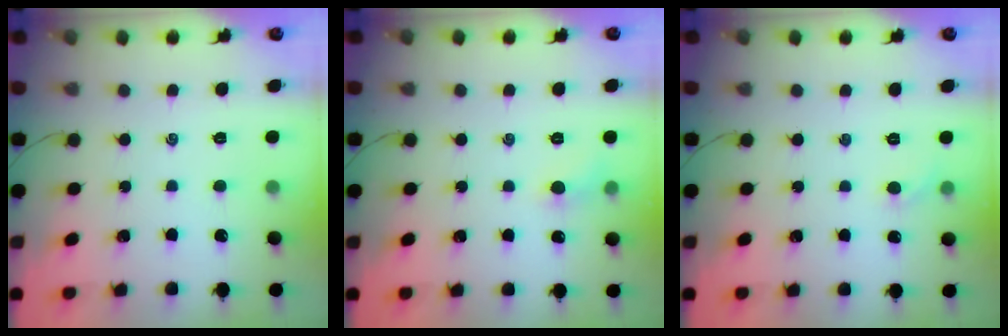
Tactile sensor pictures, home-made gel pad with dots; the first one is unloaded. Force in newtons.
{"total": 4.3, "press": 4.0, "slide": 1.4}
{"total": 3.5, "press": 3.3, "slide": 1.1}